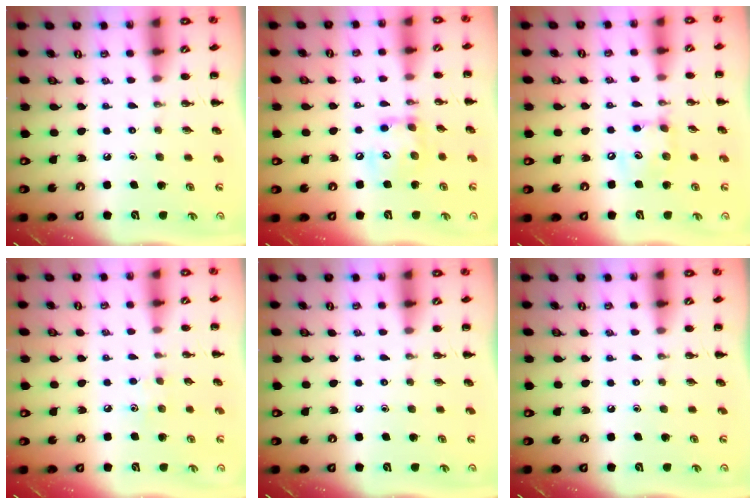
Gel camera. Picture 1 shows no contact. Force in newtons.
{"total": 10.4, "press": 10.4, "slide": 0.6}
{"total": 8.9, "press": 8.9, "slide": 0.9}
{"total": 3.7, "press": 3.6, "slide": 0.9}
{"total": 0.0}
{"total": 0.0}